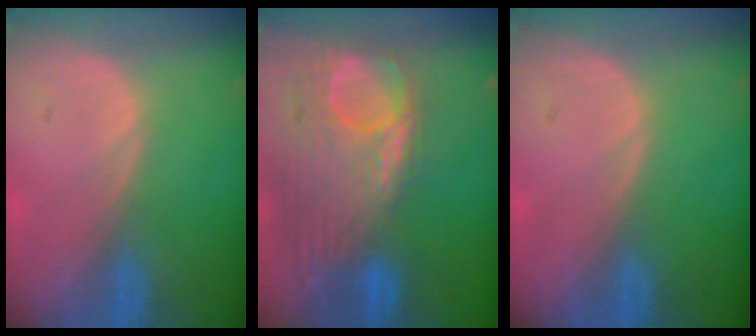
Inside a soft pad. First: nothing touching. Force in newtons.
{"total": 12.6, "press": 10.6, "slide": 6.8}
{"total": 0.0}